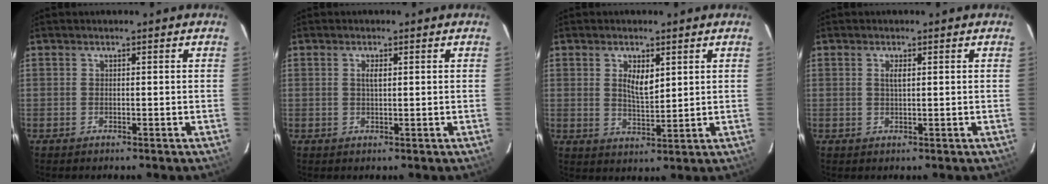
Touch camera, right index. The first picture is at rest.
{"total": 1.6, "force": [0.4, 0.5, 1.4], "torque": [-0.024, 0.002, 0.007]}
{"total": 5.1, "force": [1.8, 2.2, 4.2], "torque": [-0.072, -0.002, 0.035]}
{"total": 1.5, "force": [0.5, 0.4, 1.4], "torque": [-0.025, 0.001, 0.008]}